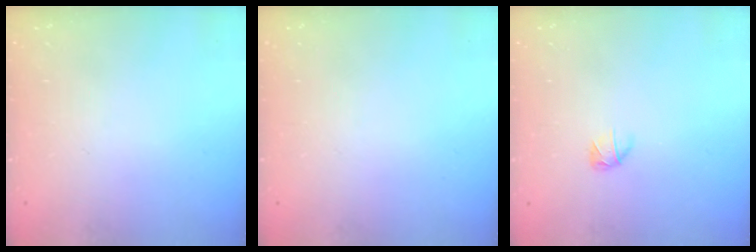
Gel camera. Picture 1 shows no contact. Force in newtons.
{"total": 0.0}
{"total": 2.8, "press": 2.7, "slide": 0.5}